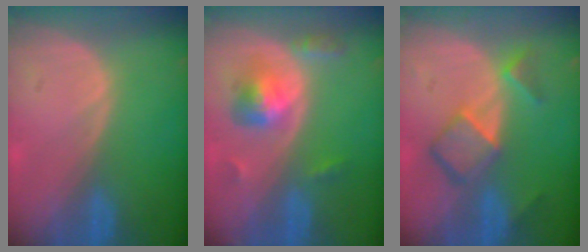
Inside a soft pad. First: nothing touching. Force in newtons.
{"total": 5.8, "press": 5.2, "slide": 2.5}
{"total": 6.9, "press": 6.0, "slide": 3.5}